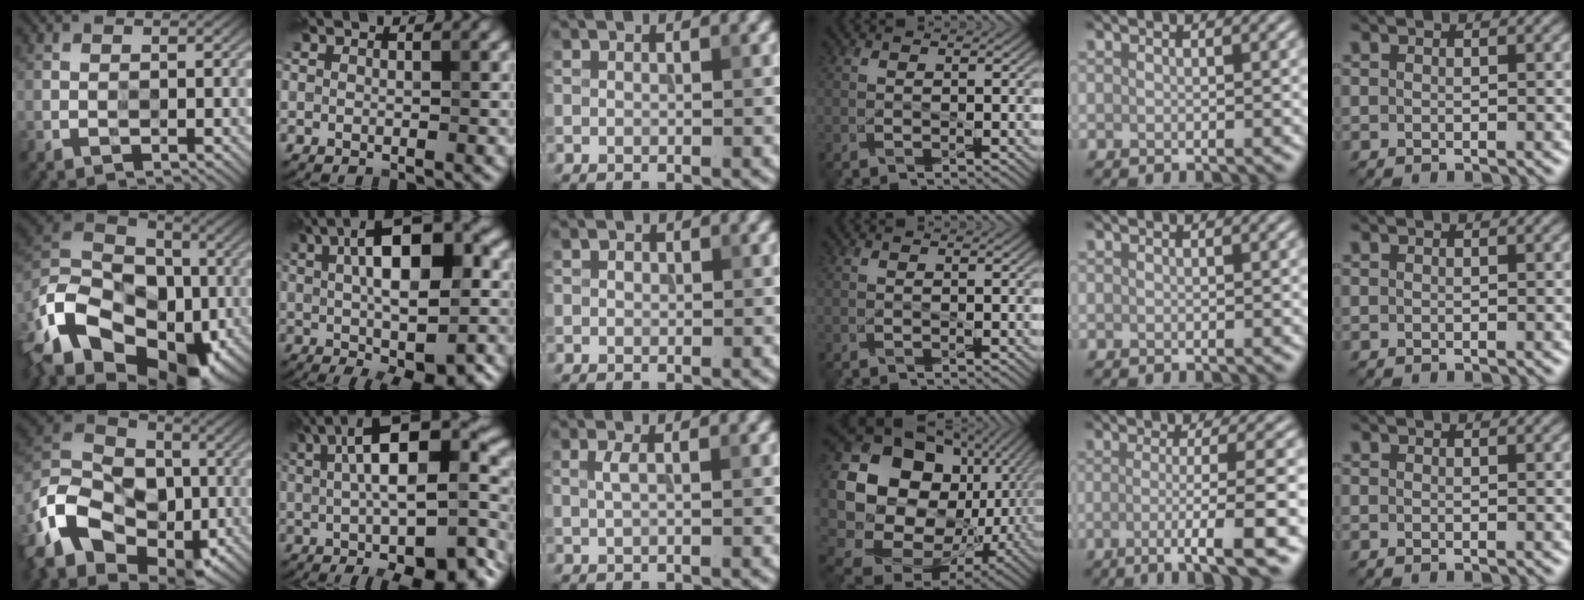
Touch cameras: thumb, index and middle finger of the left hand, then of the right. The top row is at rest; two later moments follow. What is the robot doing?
{"motion": "wipe", "object": "glasses"}